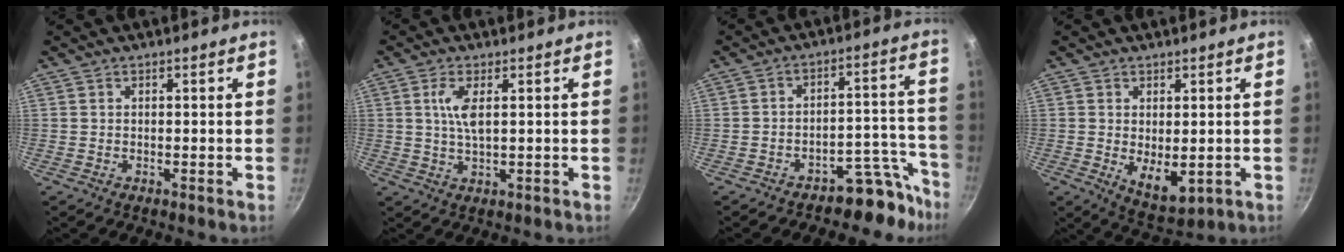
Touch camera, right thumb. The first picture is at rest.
{"total": 4.8, "force": [1.0, 1.6, 4.4], "torque": [-0.095, 0.000, 0.021]}
{"total": 9.8, "force": [-7.7, 5.0, 3.3], "torque": [0.035, 0.098, -0.107]}
{"total": 6.9, "force": [-0.2, 3.7, 5.8], "torque": [-0.078, -0.022, 0.012]}